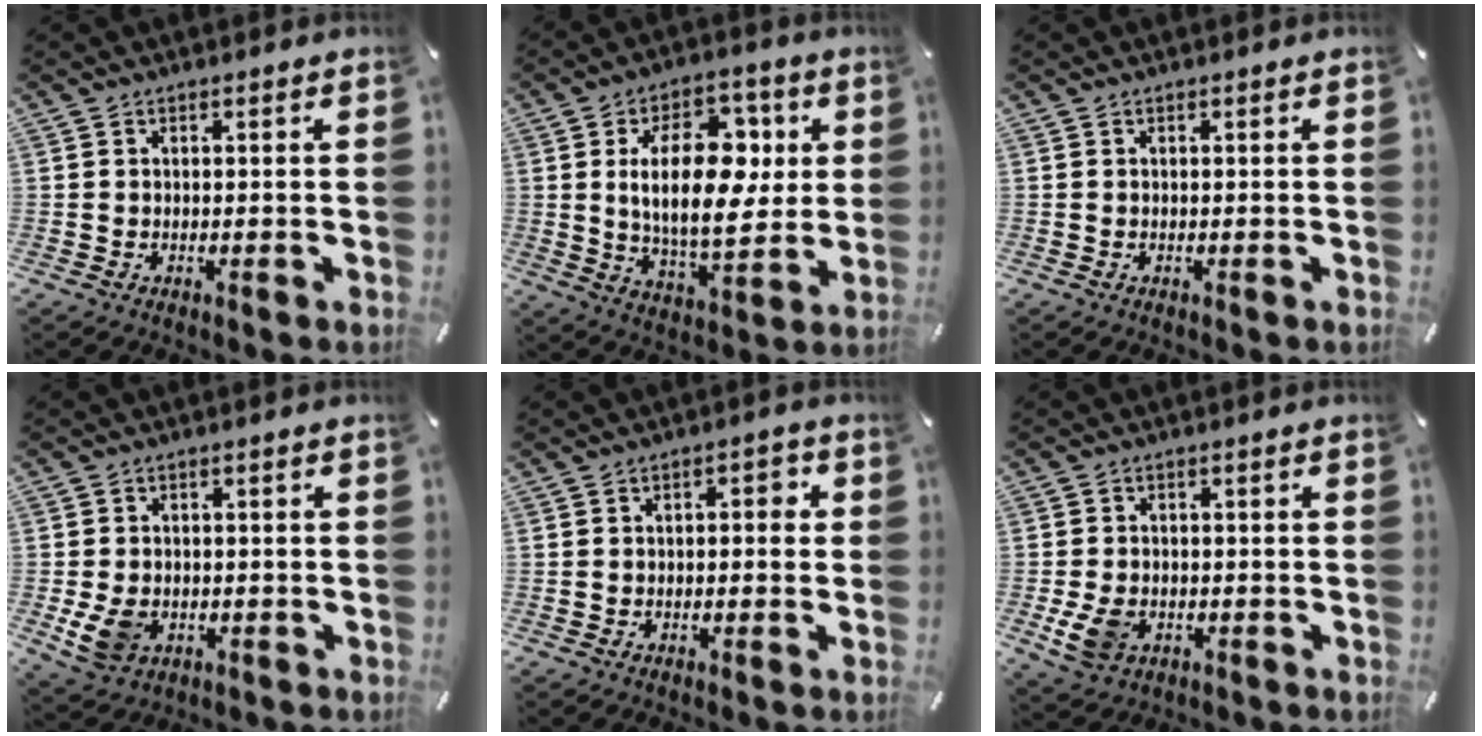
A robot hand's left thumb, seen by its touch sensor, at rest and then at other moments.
{"total": 18.6, "force": [3.4, 10.6, 14.9], "torque": [-0.248, 0.003, 0.053]}
{"total": 0.0}
{"total": 6.6, "force": [-1.5, 5.1, 3.8], "torque": [-0.078, -0.004, -0.031]}
{"total": 3.0, "force": [-0.5, 1.7, 2.4], "torque": [-0.029, 0.008, -0.017]}
{"total": 6.5, "force": [-1.8, 4.9, 3.9], "torque": [-0.087, 0.000, -0.036]}